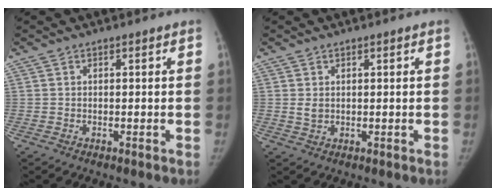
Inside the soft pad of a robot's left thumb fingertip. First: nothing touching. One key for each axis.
{"total": 1.7, "fx": 0.6, "fy": 1.1, "fz": 1.0, "tx": -0.016, "ty": -0.006, "tz": 0.016}